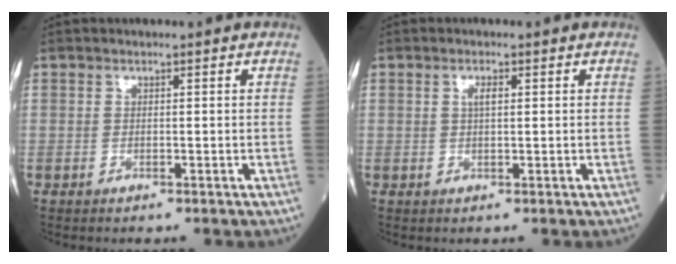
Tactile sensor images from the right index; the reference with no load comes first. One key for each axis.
{"total": 1.5, "fx": 0.5, "fy": 0.4, "fz": 1.4, "tx": -0.026, "ty": 0.001, "tz": 0.007}